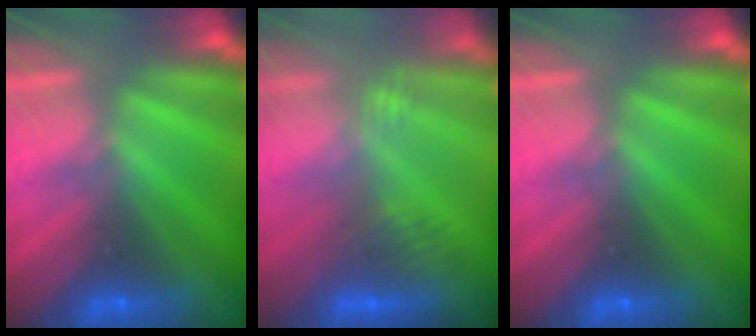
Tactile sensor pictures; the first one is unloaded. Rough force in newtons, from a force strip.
{"total": 2.7}
{"total": 0.0}